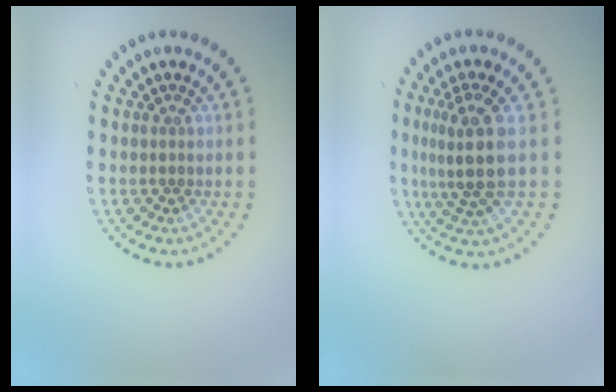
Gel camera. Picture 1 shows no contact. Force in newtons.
{"total": 3.9, "press": 3.1, "slide": 2.4}